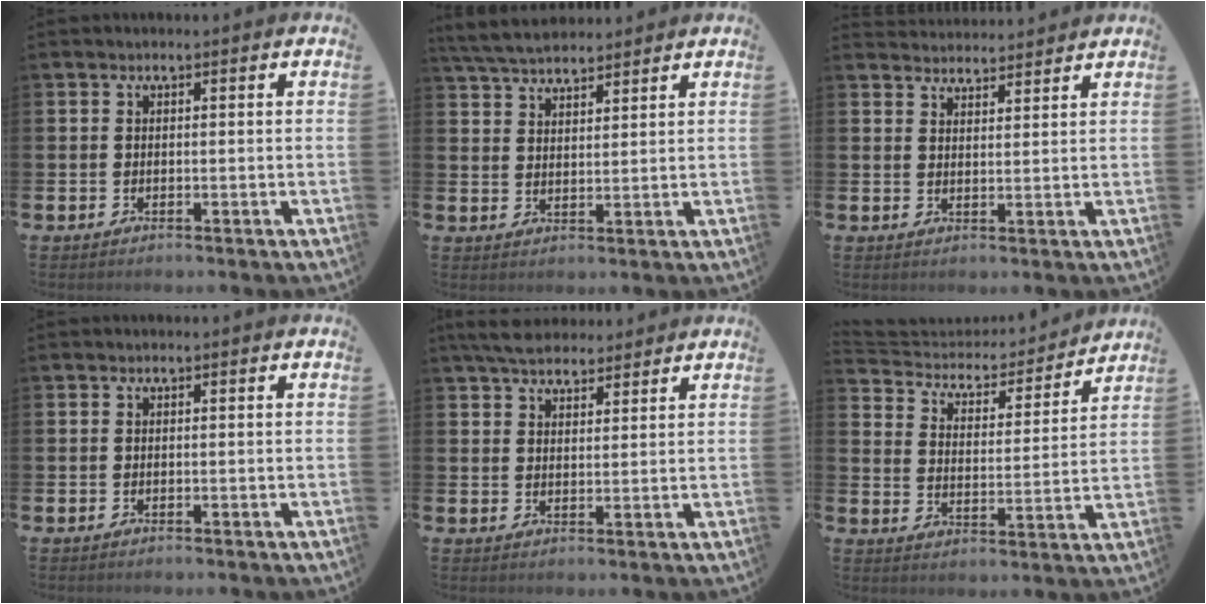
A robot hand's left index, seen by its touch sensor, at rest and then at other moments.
{"total": 4.9, "force": [4.7, 0.9, 1.0], "torque": [-0.041, -0.016, 0.087]}
{"total": 3.5, "force": [3.5, 0.5, -0.3], "torque": [-0.002, -0.018, 0.064]}
{"total": 0.0}
{"total": 5.4, "force": [5.0, 1.5, 1.2], "torque": [-0.038, -0.017, 0.093]}
{"total": 4.9, "force": [4.4, 2.0, 0.7], "torque": [-0.047, -0.037, 0.069]}